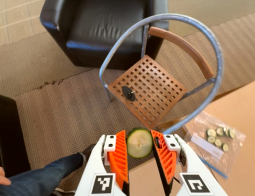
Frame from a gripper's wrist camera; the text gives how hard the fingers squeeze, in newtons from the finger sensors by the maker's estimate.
{"total": 7.3, "left": 7.1, "right": 7.4}